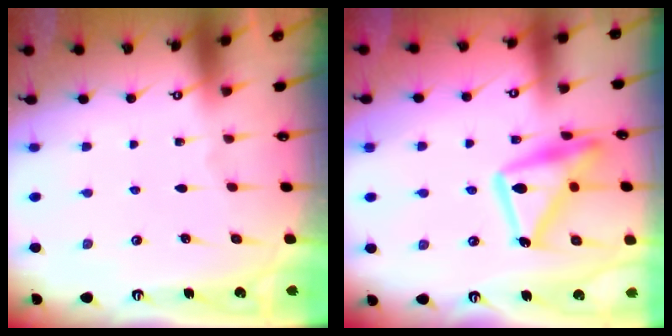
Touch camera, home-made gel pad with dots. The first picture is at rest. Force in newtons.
{"total": 17.7, "press": 17.6, "slide": 1.1}